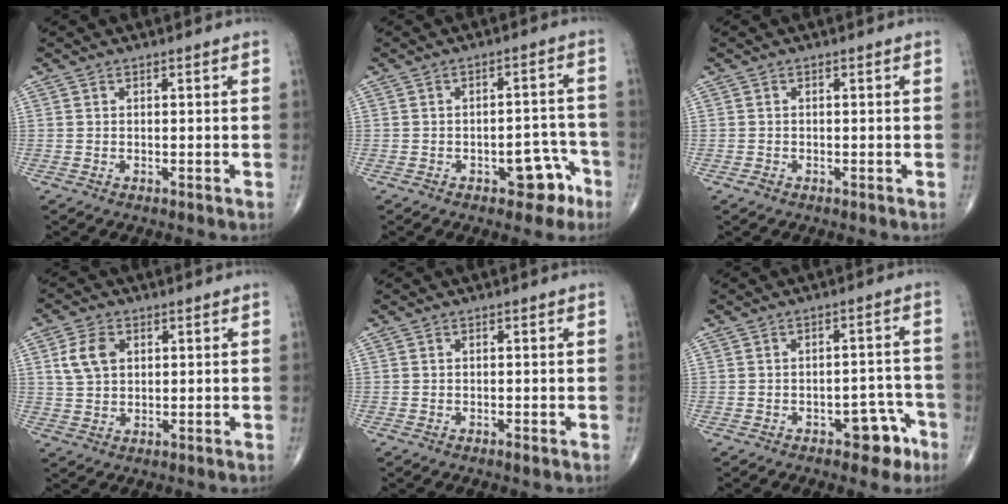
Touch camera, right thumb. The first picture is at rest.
{"total": 7.0, "force": [-3.7, 3.7, 4.6], "torque": [-0.030, 0.041, -0.045]}
{"total": 0.8, "force": [-0.5, 0.6, 0.3], "torque": [-0.004, 0.001, -0.011]}
{"total": 6.1, "force": [1.8, 4.3, 4.0], "torque": [-0.070, -0.001, 0.035]}
{"total": 0.6, "force": [-0.3, 0.2, 0.5], "torque": [-0.012, -0.002, -0.007]}
{"total": 6.3, "force": [-3.6, 3.4, 3.9], "torque": [-0.021, 0.037, -0.043]}